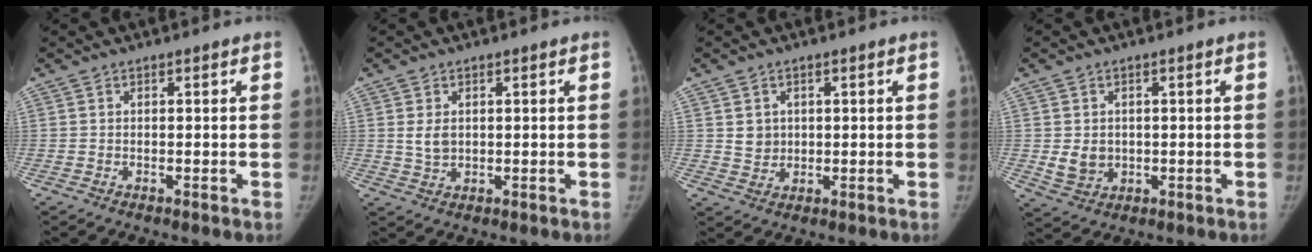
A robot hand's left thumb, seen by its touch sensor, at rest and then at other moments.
{"total": 3.1, "force": [0.6, 2.2, 2.1], "torque": [-0.030, -0.007, 0.020]}
{"total": 3.4, "force": [0.8, 3.1, 1.3], "torque": [-0.007, -0.006, 0.022]}
{"total": 4.8, "force": [0.0, 4.0, 2.6], "torque": [-0.028, -0.005, 0.013]}